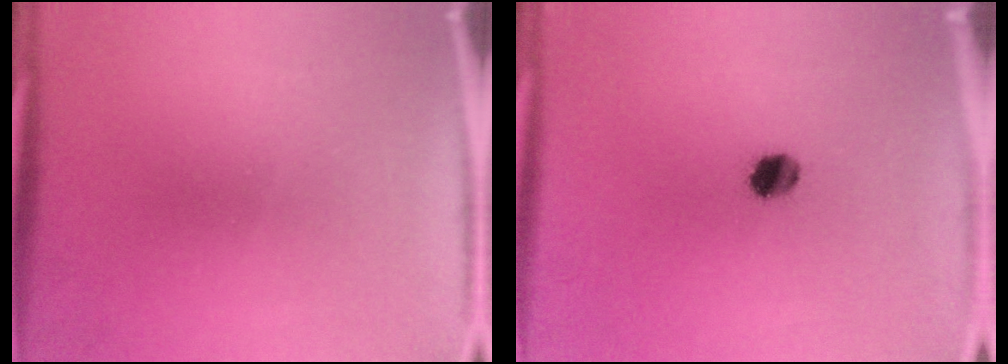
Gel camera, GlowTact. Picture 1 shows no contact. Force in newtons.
{"total": 3.9}